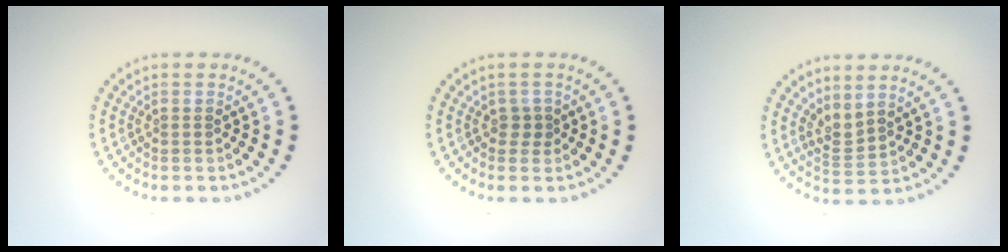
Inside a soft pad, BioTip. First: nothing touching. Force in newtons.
{"total": 1.1, "press": 0.8, "slide": 0.7}
{"total": 2.0, "press": 1.3, "slide": 1.5}